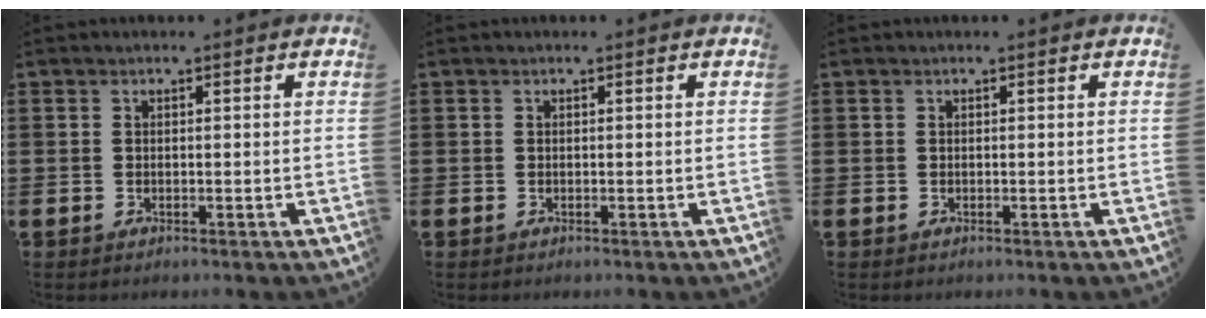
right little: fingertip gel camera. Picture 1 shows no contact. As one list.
[{"total": 0.0}, {"total": 0.0}]